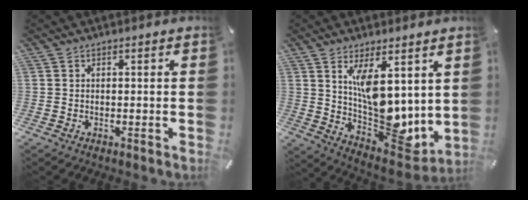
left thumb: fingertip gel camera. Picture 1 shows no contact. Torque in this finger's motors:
{"motor_torque": [2.45, 2.56, 1.08, 0.33, 0.50]}